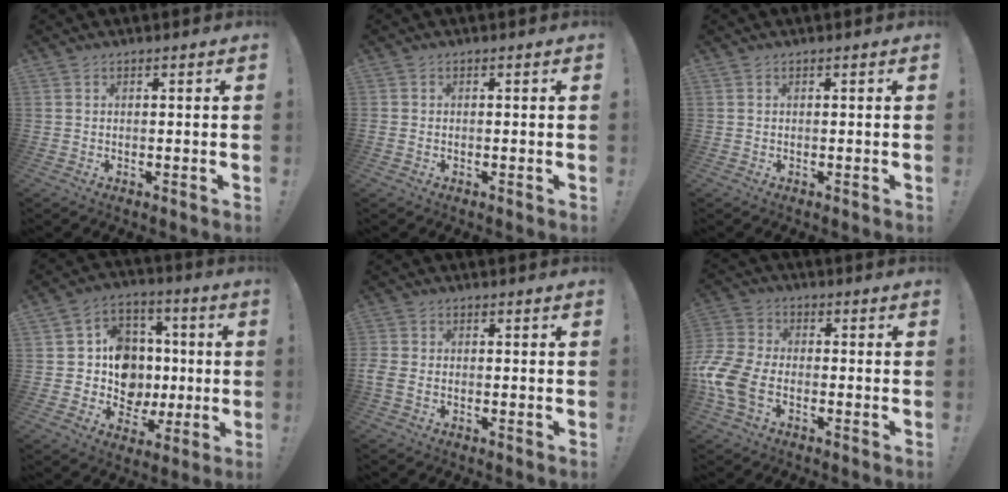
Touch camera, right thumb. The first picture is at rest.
{"total": 0.5, "force": [-0.4, 0.3, 0.2], "torque": [-0.009, 0.003, -0.006]}
{"total": 0.0}
{"total": 14.2, "force": [-0.5, 13.0, 5.5], "torque": [-0.066, 0.012, 0.021]}
{"total": 3.2, "force": [-1.0, 2.2, 2.0], "torque": [-0.052, 0.005, -0.018]}
{"total": 12.9, "force": [-5.2, 8.2, 8.4], "torque": [-0.189, 0.027, -0.093]}